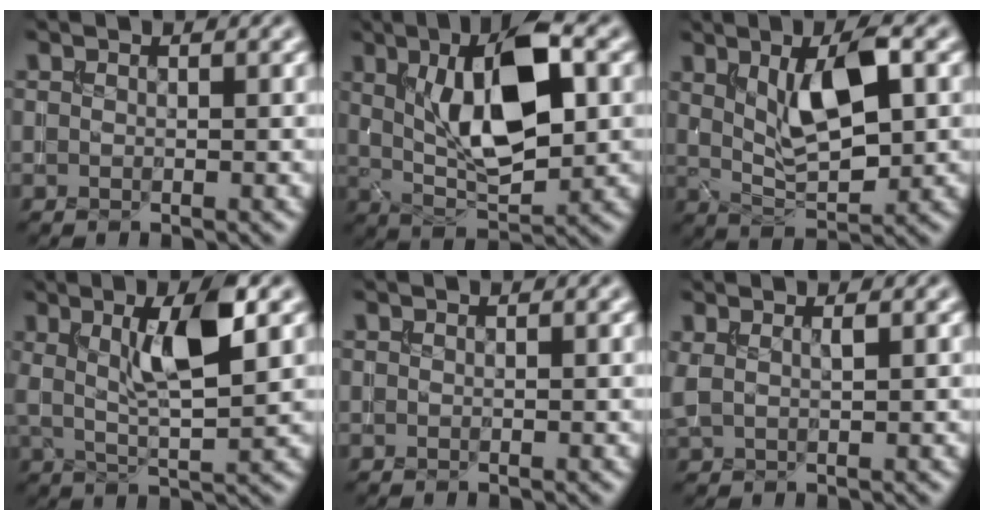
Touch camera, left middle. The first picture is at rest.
{"total": 10.1, "force": [2.3, 3.9, 9.1], "torque": [-0.153, 0.006, 0.036]}
{"total": 6.5, "force": [1.8, 2.3, 5.8], "torque": [-0.104, 0.000, 0.033]}
{"total": 6.3, "force": [1.8, 1.3, 5.9], "torque": [-0.107, -0.001, 0.034]}
{"total": 0.0}
{"total": 1.4, "force": [0.8, 0.4, 1.1], "torque": [-0.023, 0.001, 0.016]}